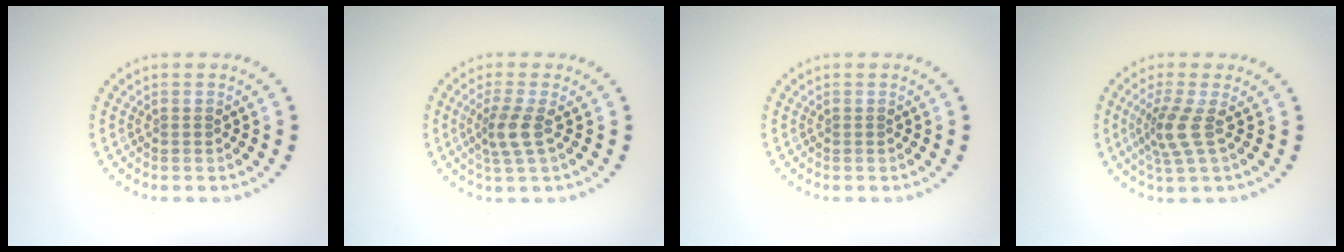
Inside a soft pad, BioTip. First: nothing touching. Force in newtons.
{"total": 2.4, "press": 1.9, "slide": 1.6}
{"total": 0.0}
{"total": 2.8, "press": 2.0, "slide": 1.9}